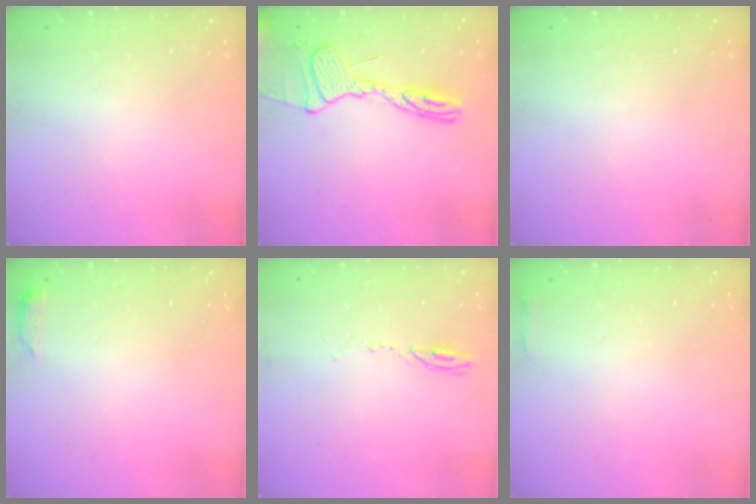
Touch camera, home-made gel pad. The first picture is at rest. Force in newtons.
{"total": 15.7, "press": 15.6, "slide": 1.4}
{"total": 0.0}
{"total": 2.6, "press": 2.6, "slide": 0.5}
{"total": 3.9, "press": 3.8, "slide": 1.2}
{"total": 2.3, "press": 2.3, "slide": 0.5}